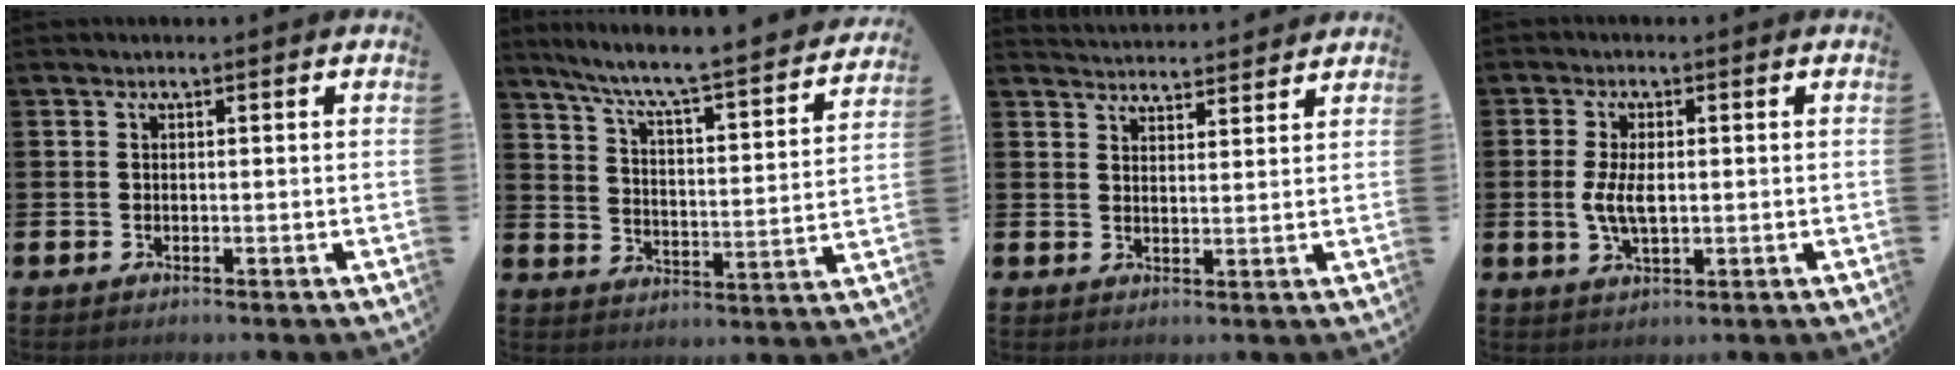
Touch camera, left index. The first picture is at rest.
{"total": 6.7, "force": [6.1, 0.3, 2.8], "torque": [-0.074, -0.057, 0.095]}
{"total": 3.9, "force": [3.9, 0.2, -0.4], "torque": [0.001, -0.027, 0.070]}
{"total": 4.4, "force": [0.1, 2.1, 3.9], "torque": [-0.068, -0.001, -0.005]}